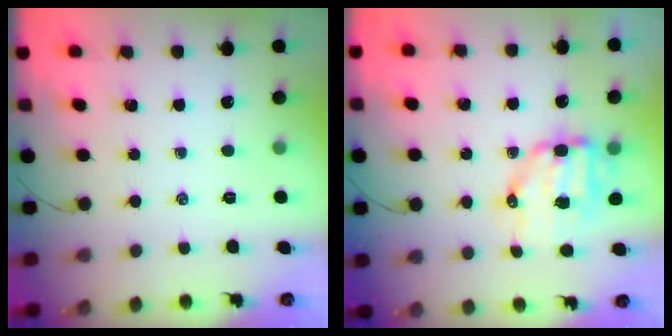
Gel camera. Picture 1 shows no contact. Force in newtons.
{"total": 9.9, "press": 9.8, "slide": 1.8}